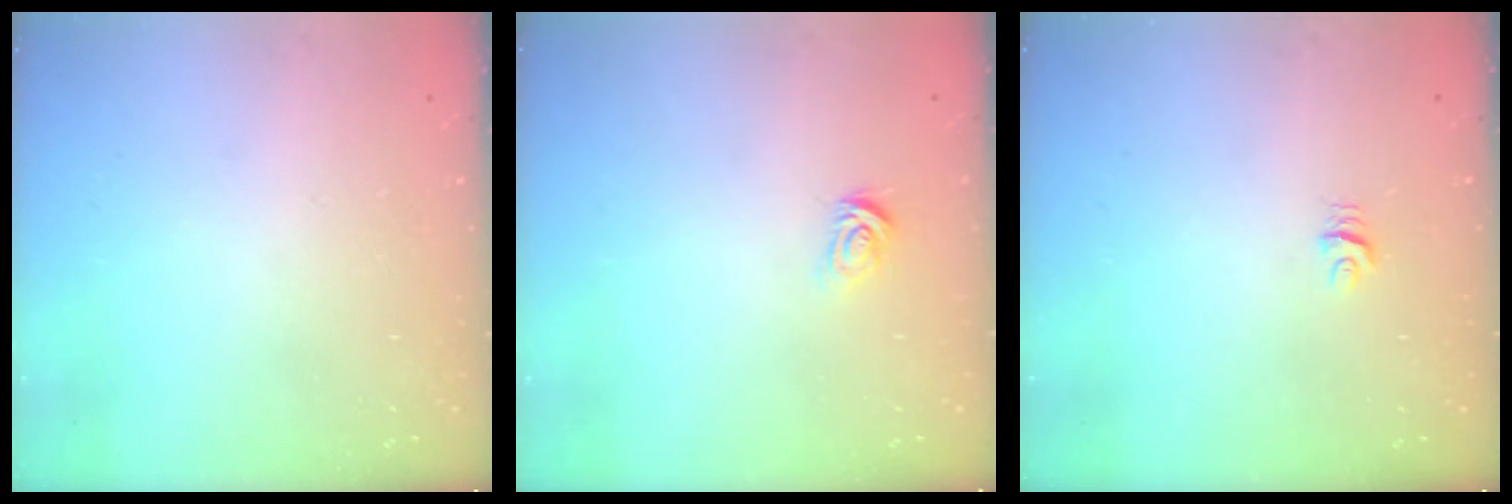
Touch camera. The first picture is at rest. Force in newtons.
{"total": 2.8, "press": 2.8, "slide": 0.4}
{"total": 4.5, "press": 4.5, "slide": 0.5}